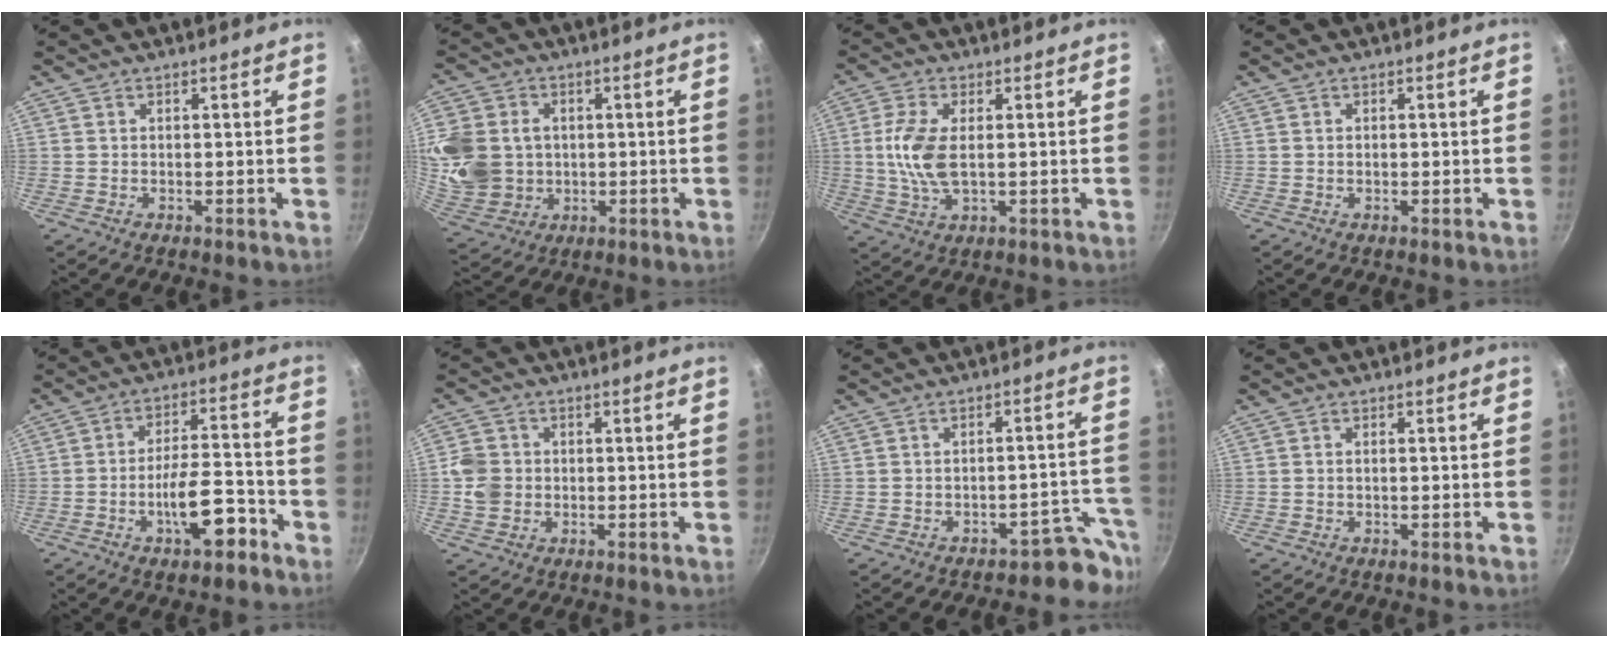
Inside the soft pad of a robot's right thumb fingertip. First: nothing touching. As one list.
[{"total": 17.2, "force": [1.2, 14.7, 9.0], "torque": [-0.193, 0.000, 0.033]}, {"total": 8.8, "force": [0.6, 4.2, 7.7], "torque": [-0.162, 0.000, 0.010]}, {"total": 0.7, "force": [0.0, 0.5, 0.5], "torque": [-0.007, 0.003, -0.001]}, {"total": 11.0, "force": [-5.3, 4.2, 8.6], "torque": [-0.113, 0.047, -0.082]}, {"total": 5.5, "force": [-0.5, 5.0, 2.3], "torque": [-0.027, 0.008, -0.015]}, {"total": 5.6, "force": [-4.7, 2.7, 1.2], "torque": [0.045, 0.064, -0.063]}, {"total": 0.6, "force": [-0.1, 0.3, 0.5], "torque": [-0.009, 0.004, -0.002]}]